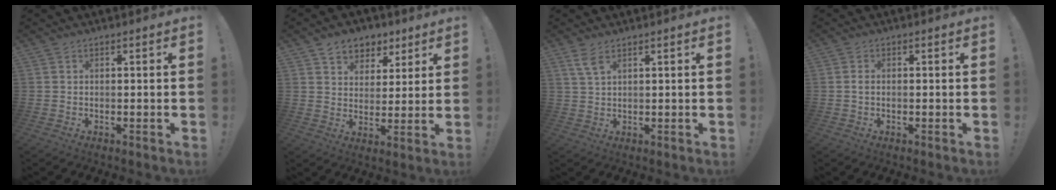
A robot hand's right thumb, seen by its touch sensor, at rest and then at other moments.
{"total": 7.9, "force": [5.1, 5.7, 1.9], "torque": [-0.019, -0.035, 0.099]}
{"total": 4.0, "force": [2.5, 0.9, 3.0], "torque": [-0.063, -0.006, 0.046]}
{"total": 0.8, "force": [0.0, 0.4, 0.7], "torque": [-0.013, 0.003, -0.001]}